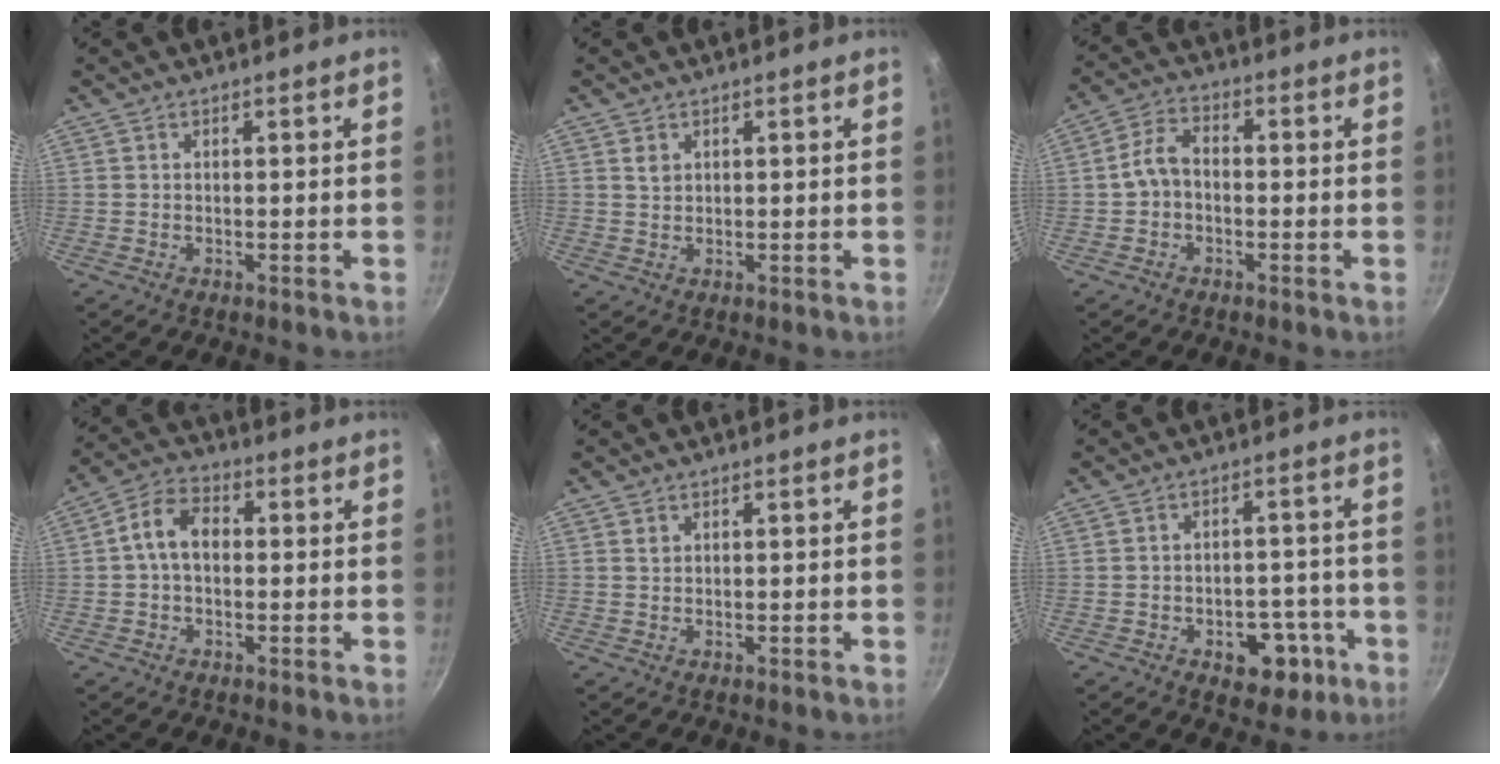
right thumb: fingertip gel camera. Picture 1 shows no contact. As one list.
[{"total": 1.7, "force": [0.8, 1.2, 0.8], "torque": [-0.013, -0.002, 0.016]}, {"total": 5.6, "force": [-0.9, 3.9, 3.9], "torque": [-0.066, 0.029, -0.026]}, {"total": 7.7, "force": [0.4, 5.2, 5.6], "torque": [-0.090, 0.025, -0.007]}, {"total": 0.8, "force": [0.4, 0.6, 0.3], "torque": [-0.006, 0.000, 0.009]}, {"total": 9.2, "force": [-3.9, 6.1, 5.8], "torque": [-0.036, 0.029, -0.043]}]